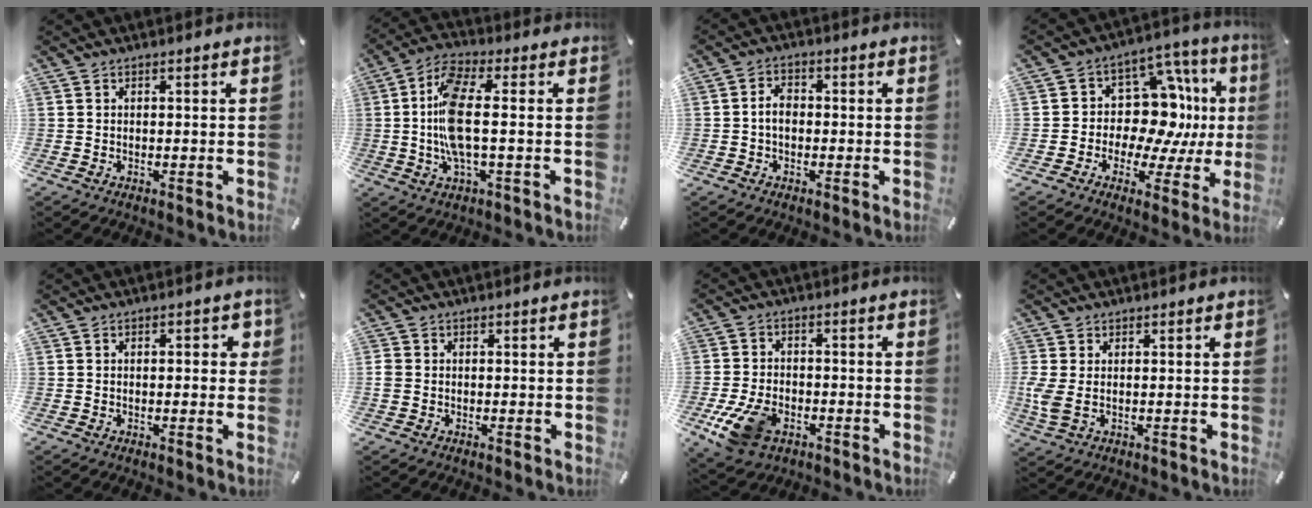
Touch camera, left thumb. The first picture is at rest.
{"total": 11.7, "force": [-0.3, 3.7, 11.1], "torque": [-0.239, -0.015, -0.010]}
{"total": 3.9, "force": [-0.6, 2.6, 2.8], "torque": [-0.059, 0.006, -0.014]}
{"total": 13.8, "force": [2.8, 10.6, 8.3], "torque": [-0.110, -0.040, 0.057]}
{"total": 2.9, "force": [-0.1, 1.3, 2.6], "torque": [-0.030, 0.003, -0.007]}
{"total": 1.7, "force": [-0.2, 1.5, 0.7], "torque": [-0.013, 0.006, -0.005]}
{"total": 10.5, "force": [-4.9, 6.6, 6.6], "torque": [-0.146, 0.012, -0.086]}
{"total": 4.4, "force": [0.2, 2.1, 3.9], "torque": [-0.100, -0.007, 0.001]}